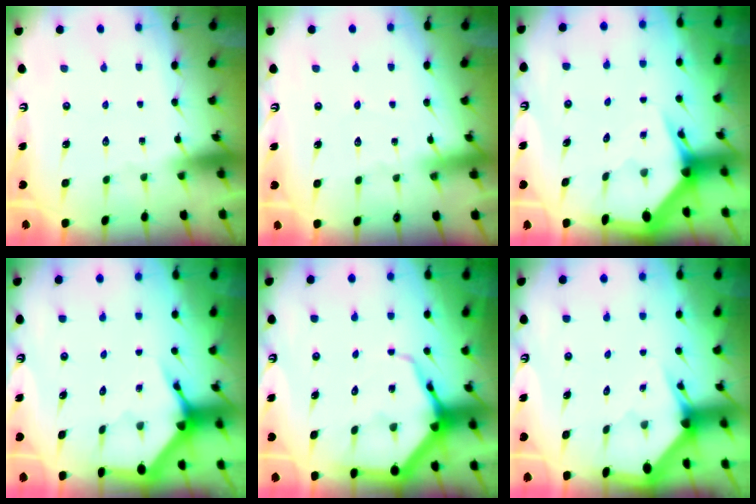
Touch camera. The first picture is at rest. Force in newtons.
{"total": 2.9, "press": 2.9, "slide": 0.4}
{"total": 4.9, "press": 4.9, "slide": 0.5}
{"total": 3.7, "press": 3.7, "slide": 0.5}
{"total": 7.8, "press": 7.7, "slide": 0.8}
{"total": 3.0, "press": 3.0, "slide": 0.1}